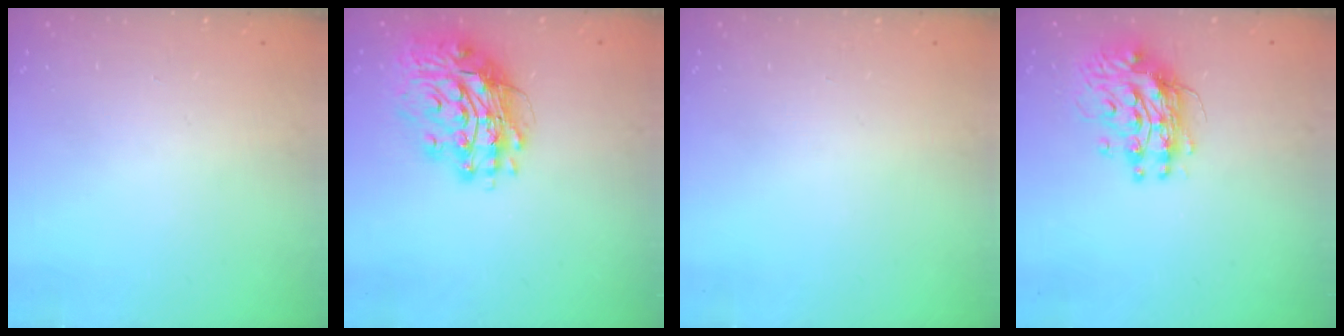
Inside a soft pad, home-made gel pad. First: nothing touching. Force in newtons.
{"total": 16.0, "press": 15.9, "slide": 2.1}
{"total": 0.0}
{"total": 11.0, "press": 10.9, "slide": 1.0}